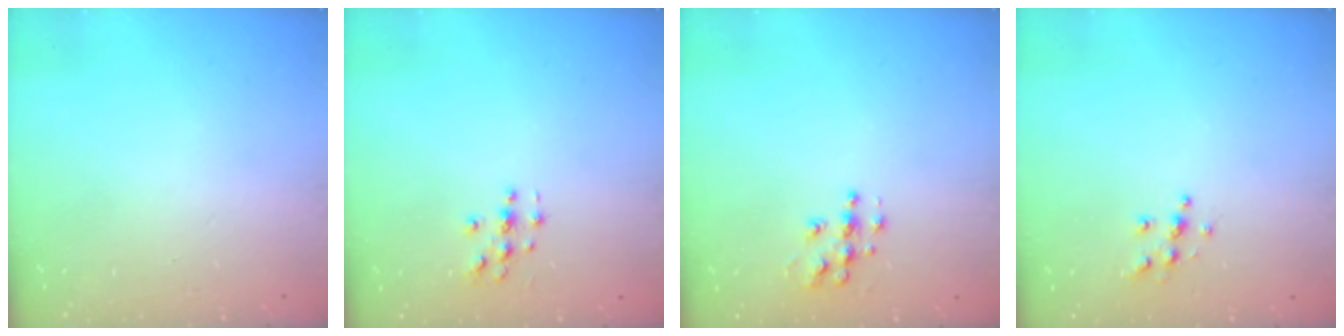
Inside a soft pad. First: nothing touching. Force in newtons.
{"total": 2.8, "press": 2.8, "slide": 0.3}
{"total": 7.0, "press": 6.9, "slide": 0.3}
{"total": 5.3, "press": 5.2, "slide": 0.2}